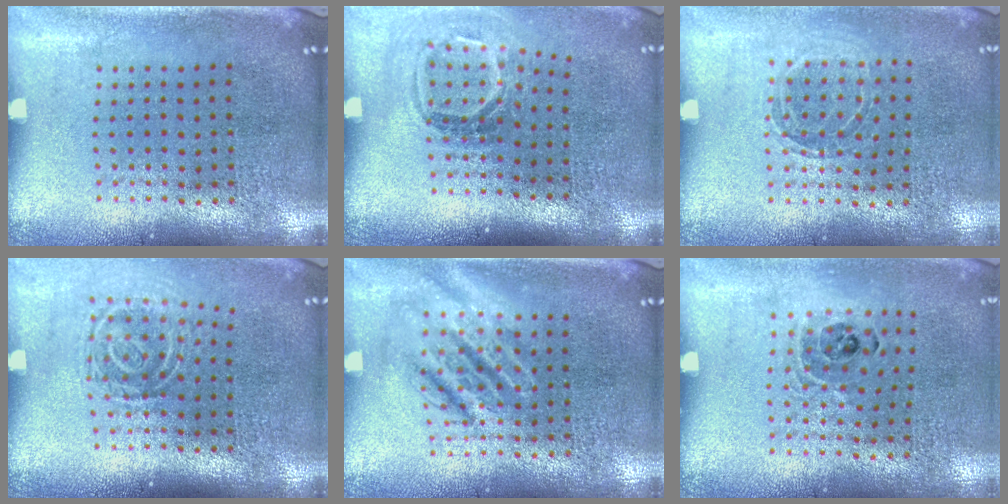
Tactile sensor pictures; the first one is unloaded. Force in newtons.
{"total": 1.7, "press": 1.2, "slide": 1.3}
{"total": 1.0, "press": 1.0, "slide": 0.2}
{"total": 1.6, "press": 1.1, "slide": 1.2}
{"total": 2.7, "press": 2.7, "slide": 0.3}
{"total": 0.9, "press": 0.9, "slide": 0.1}